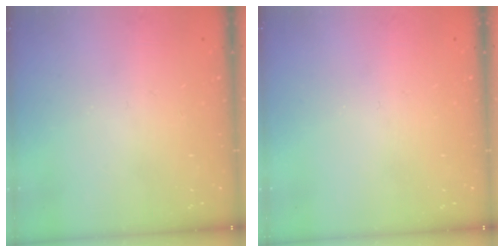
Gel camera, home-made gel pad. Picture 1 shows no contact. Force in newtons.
{"total": 0.0}